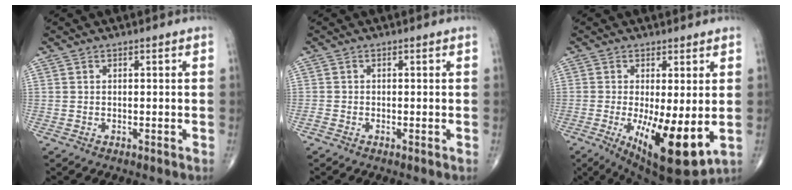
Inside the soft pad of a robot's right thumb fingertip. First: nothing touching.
{"total": 0.7, "force": [-0.5, 0.3, 0.5], "torque": [-0.011, -0.003, -0.014]}
{"total": 13.4, "force": [-2.5, 4.2, 12.5], "torque": [-0.199, -0.030, -0.026]}